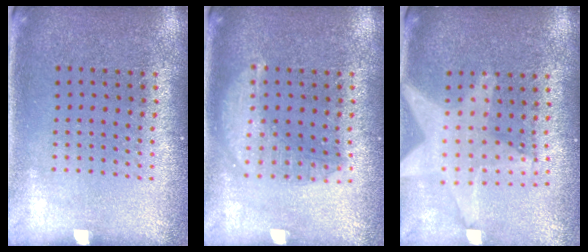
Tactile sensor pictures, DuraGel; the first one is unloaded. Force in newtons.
{"total": 1.4, "press": 1.4, "slide": 0.1}
{"total": 1.8, "press": 1.6, "slide": 0.8}